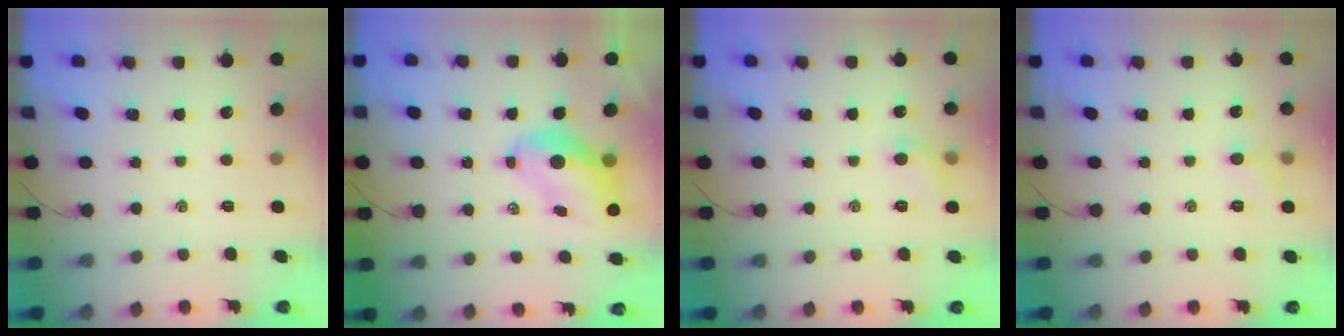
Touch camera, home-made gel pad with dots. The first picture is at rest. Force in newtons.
{"total": 7.0, "press": 6.9, "slide": 1.4}
{"total": 6.3, "press": 6.2, "slide": 1.2}
{"total": 4.7, "press": 4.6, "slide": 1.1}